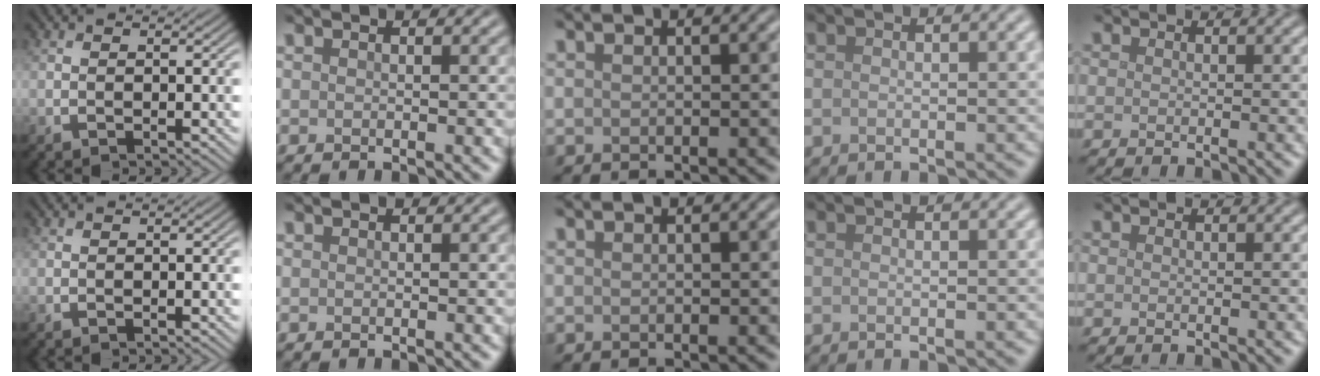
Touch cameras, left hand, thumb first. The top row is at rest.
{}